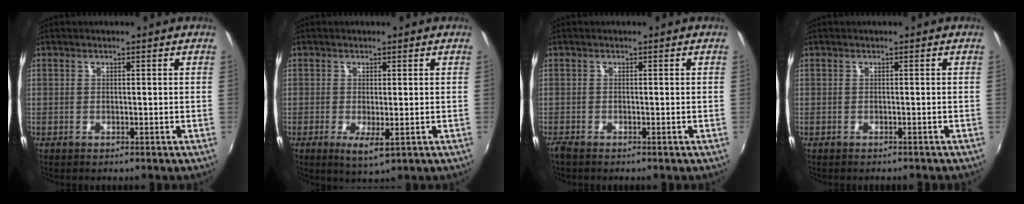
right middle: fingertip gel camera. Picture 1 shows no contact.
{"total": 3.5, "force": [-0.8, 0.8, 3.3], "torque": [-0.061, -0.014, -0.010]}
{"total": 1.0, "force": [-0.9, 0.0, 0.5], "torque": [-0.012, -0.004, -0.019]}
{"total": 1.0, "force": [-0.9, 0.2, 0.2], "torque": [-0.007, -0.005, -0.012]}